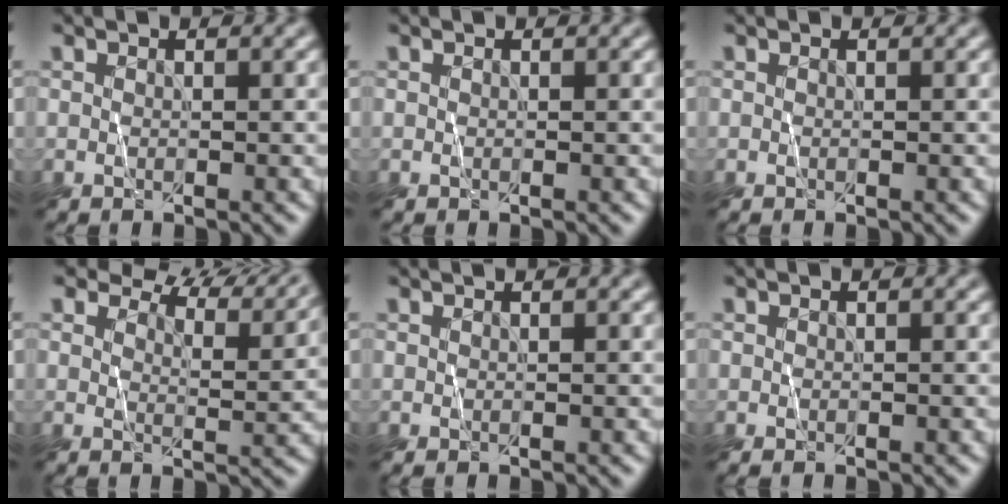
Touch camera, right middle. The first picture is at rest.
{"total": 0.0}
{"total": 0.0}
{"total": 8.1, "force": [7.1, 2.3, 3.3], "torque": [-0.054, 0.007, 0.083]}
{"total": 0.6, "force": [0.3, 0.2, 0.5], "torque": [-0.007, -0.001, 0.000]}
{"total": 0.0}